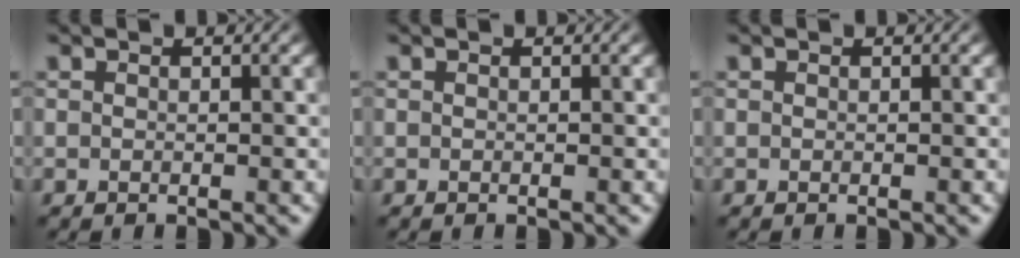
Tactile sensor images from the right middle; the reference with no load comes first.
{"total": 0.0}
{"total": 0.0}